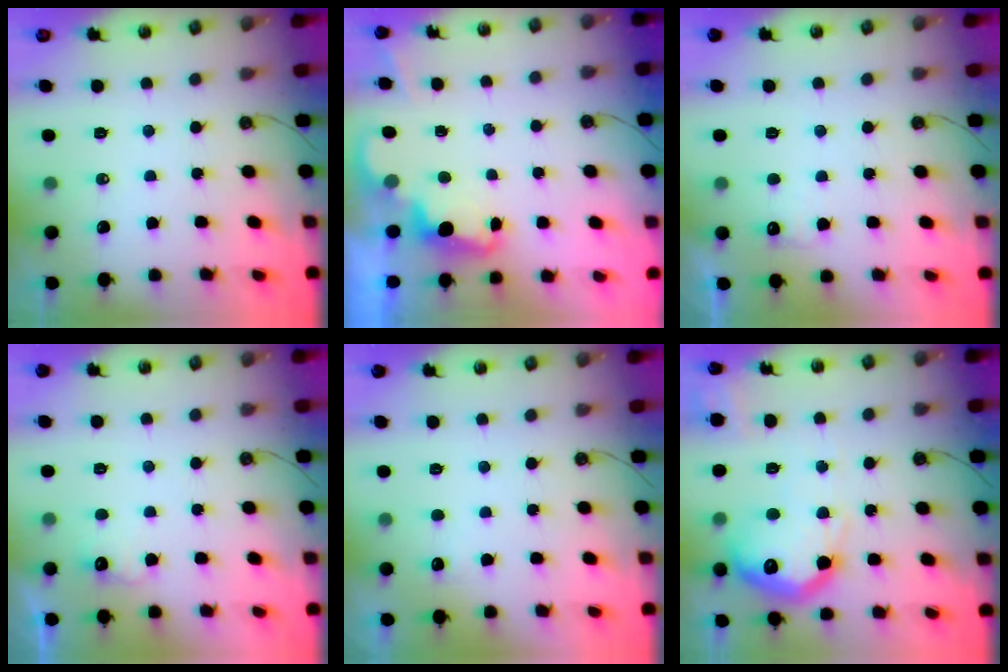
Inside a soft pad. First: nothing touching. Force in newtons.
{"total": 2.3, "press": 2.2, "slide": 0.5}
{"total": 4.4, "press": 4.2, "slide": 1.2}
{"total": 5.8, "press": 5.7, "slide": 1.2}
{"total": 2.5, "press": 2.3, "slide": 1.0}
{"total": 22.5, "press": 22.4, "slide": 1.7}